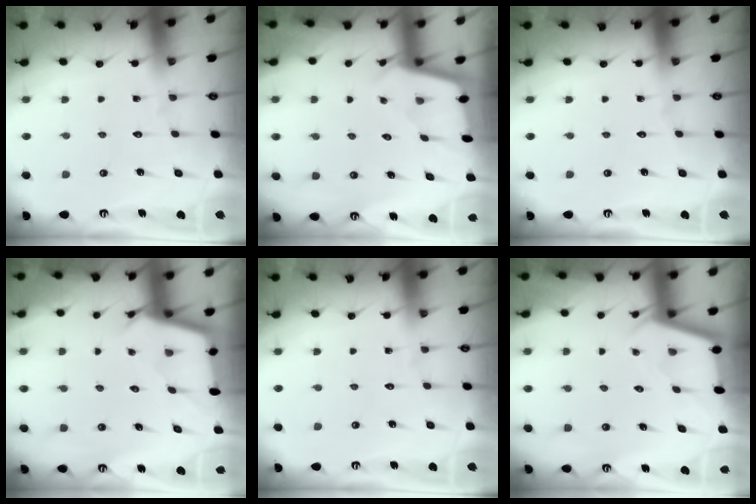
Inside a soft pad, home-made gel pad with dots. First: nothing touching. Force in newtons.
{"total": 1.9, "press": 1.9, "slide": 0.2}
{"total": 0.0}
{"total": 2.8, "press": 2.8, "slide": 0.3}
{"total": 0.0}
{"total": 2.4, "press": 2.4, "slide": 0.2}